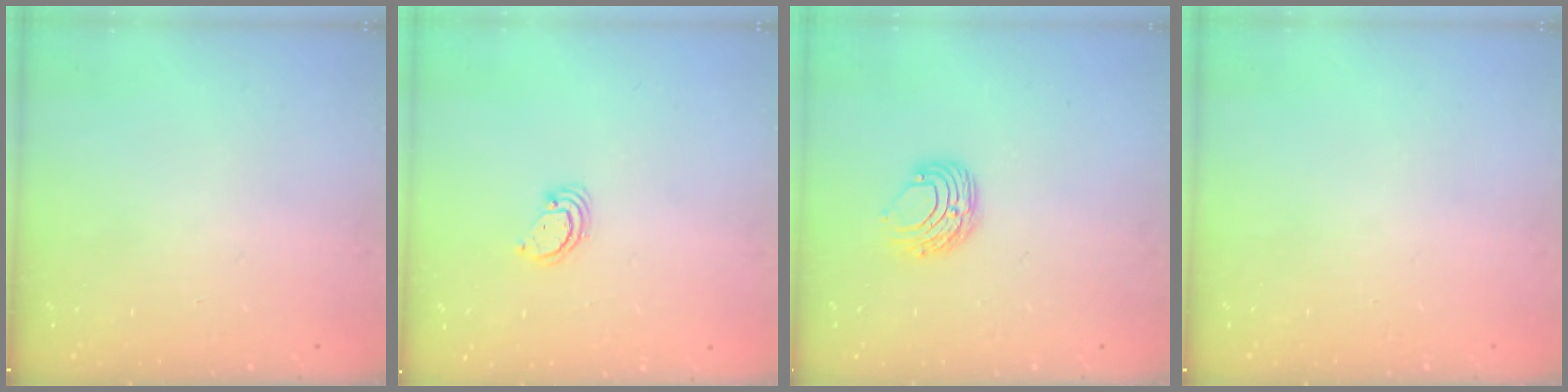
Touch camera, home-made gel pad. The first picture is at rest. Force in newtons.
{"total": 2.3, "press": 2.3, "slide": 0.1}
{"total": 6.7, "press": 6.7, "slide": 0.5}
{"total": 0.0}